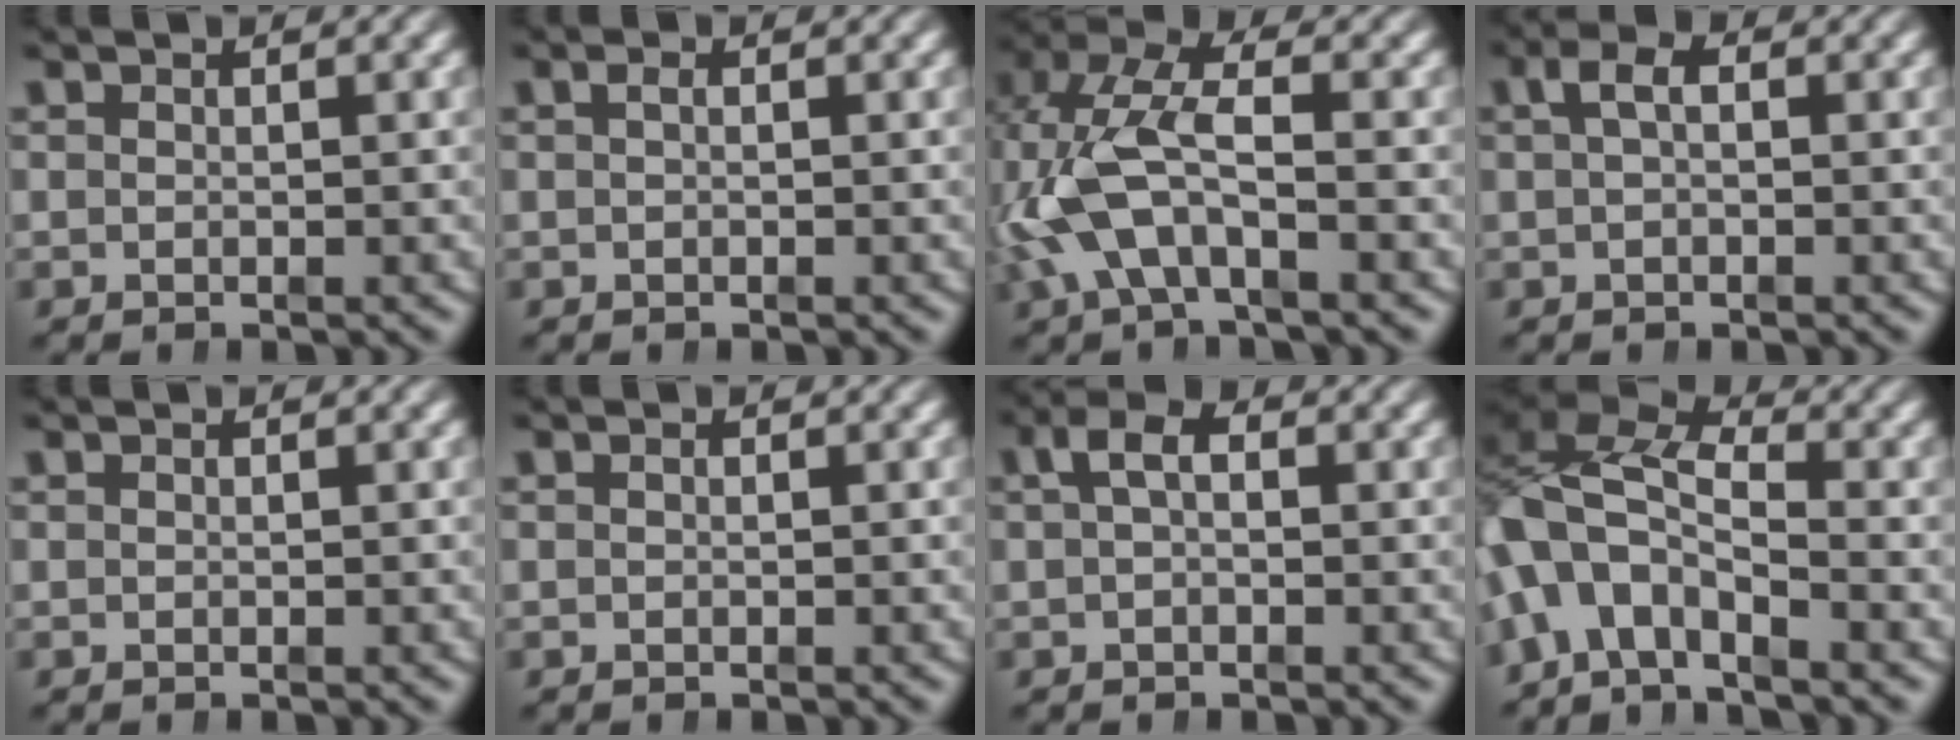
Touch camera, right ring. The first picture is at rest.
{"total": 0.6, "force": [0.0, 0.0, 0.5], "torque": [-0.007, 0.003, 0.000]}
{"total": 6.4, "force": [0.1, 4.0, 5.1], "torque": [-0.130, -0.014, 0.008]}
{"total": 2.2, "force": [0.6, 0.9, 1.9], "torque": [-0.031, 0.009, 0.008]}
{"total": 0.0}
{"total": 0.0}
{"total": 2.8, "force": [0.9, 1.3, 2.4], "torque": [-0.037, 0.014, 0.009]}
{"total": 13.1, "force": [0.8, 10.9, 7.2], "torque": [-0.168, -0.013, -0.015]}